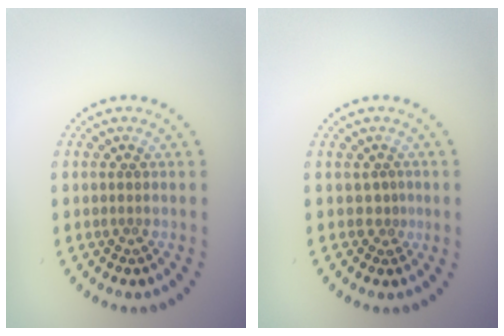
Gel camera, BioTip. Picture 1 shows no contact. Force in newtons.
{"total": 0.9, "press": 0.3, "slide": 0.9}